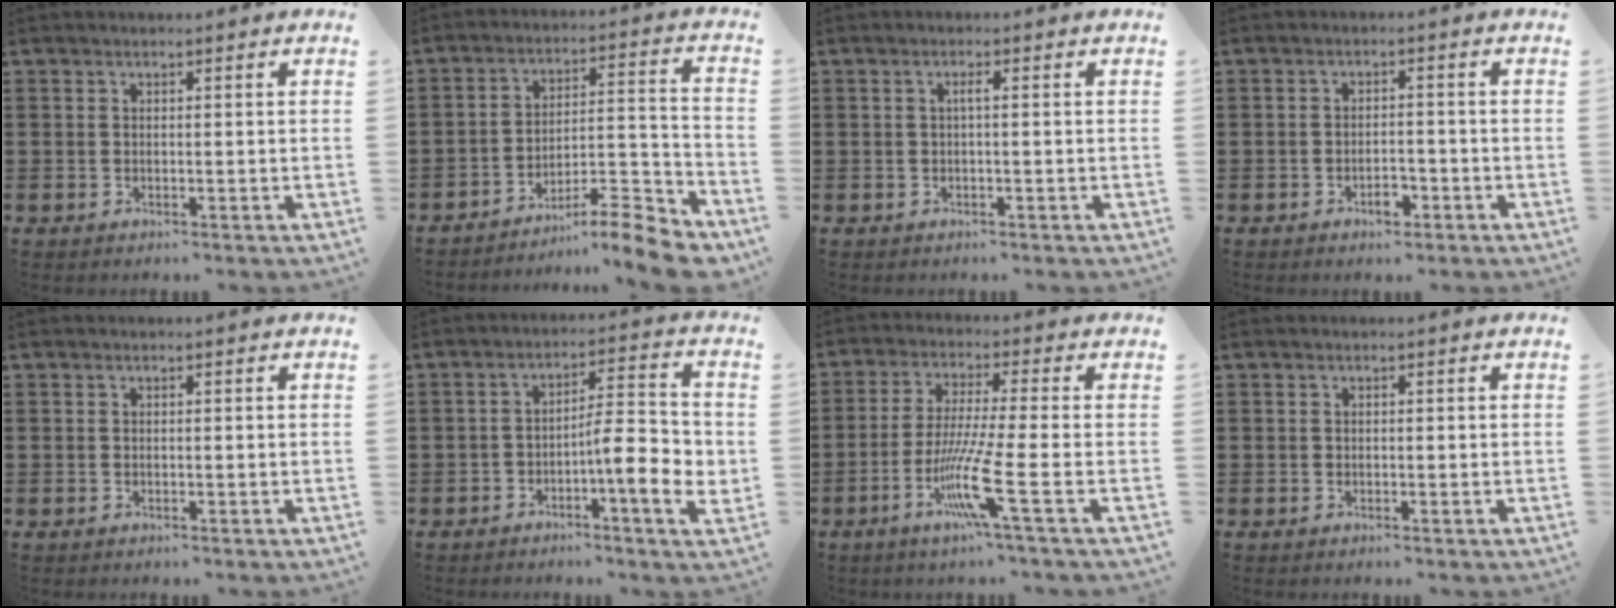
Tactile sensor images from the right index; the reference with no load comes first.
{"total": 9.5, "force": [-8.4, 1.1, 4.2], "torque": [-0.049, 0.019, -0.163]}
{"total": 1.2, "force": [-0.1, 0.1, 1.2], "torque": [-0.022, 0.000, -0.003]}
{"total": 3.0, "force": [-1.8, 1.3, 2.0], "torque": [-0.036, 0.003, -0.033]}
{"total": 0.0}
{"total": 8.4, "force": [-2.3, 2.0, 7.9], "torque": [-0.115, -0.009, -0.040]}
{"total": 9.8, "force": [-3.8, -0.2, 9.0], "torque": [-0.193, -0.021, -0.078]}
{"total": 0.0}